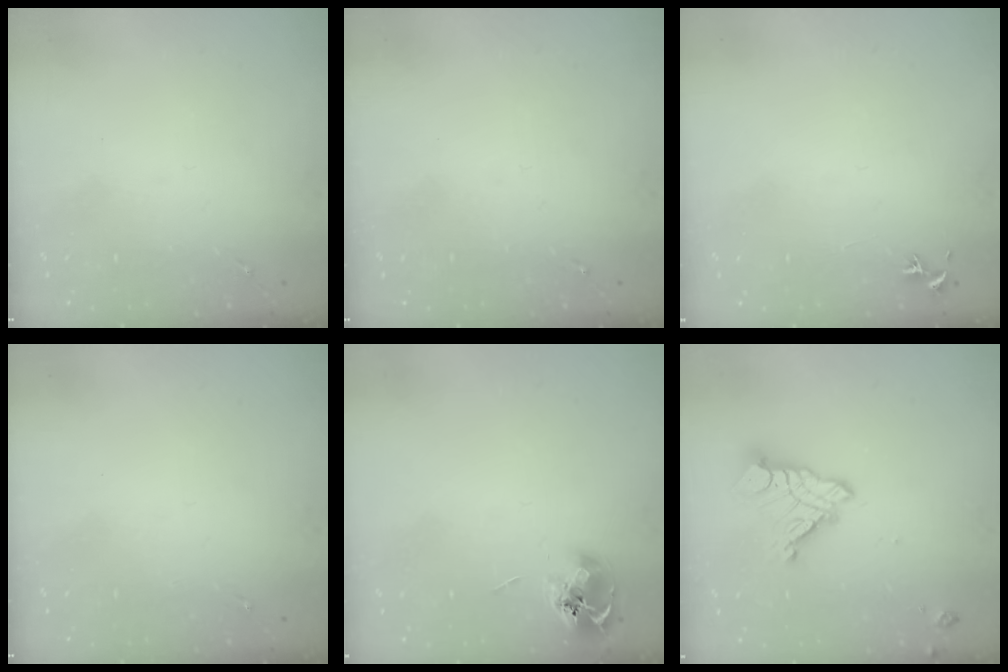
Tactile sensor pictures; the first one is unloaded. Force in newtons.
{"total": 0.0}
{"total": 0.8, "press": 0.7, "slide": 0.3}
{"total": 0.0}
{"total": 9.0, "press": 8.9, "slide": 0.8}
{"total": 13.1, "press": 13.0, "slide": 1.3}